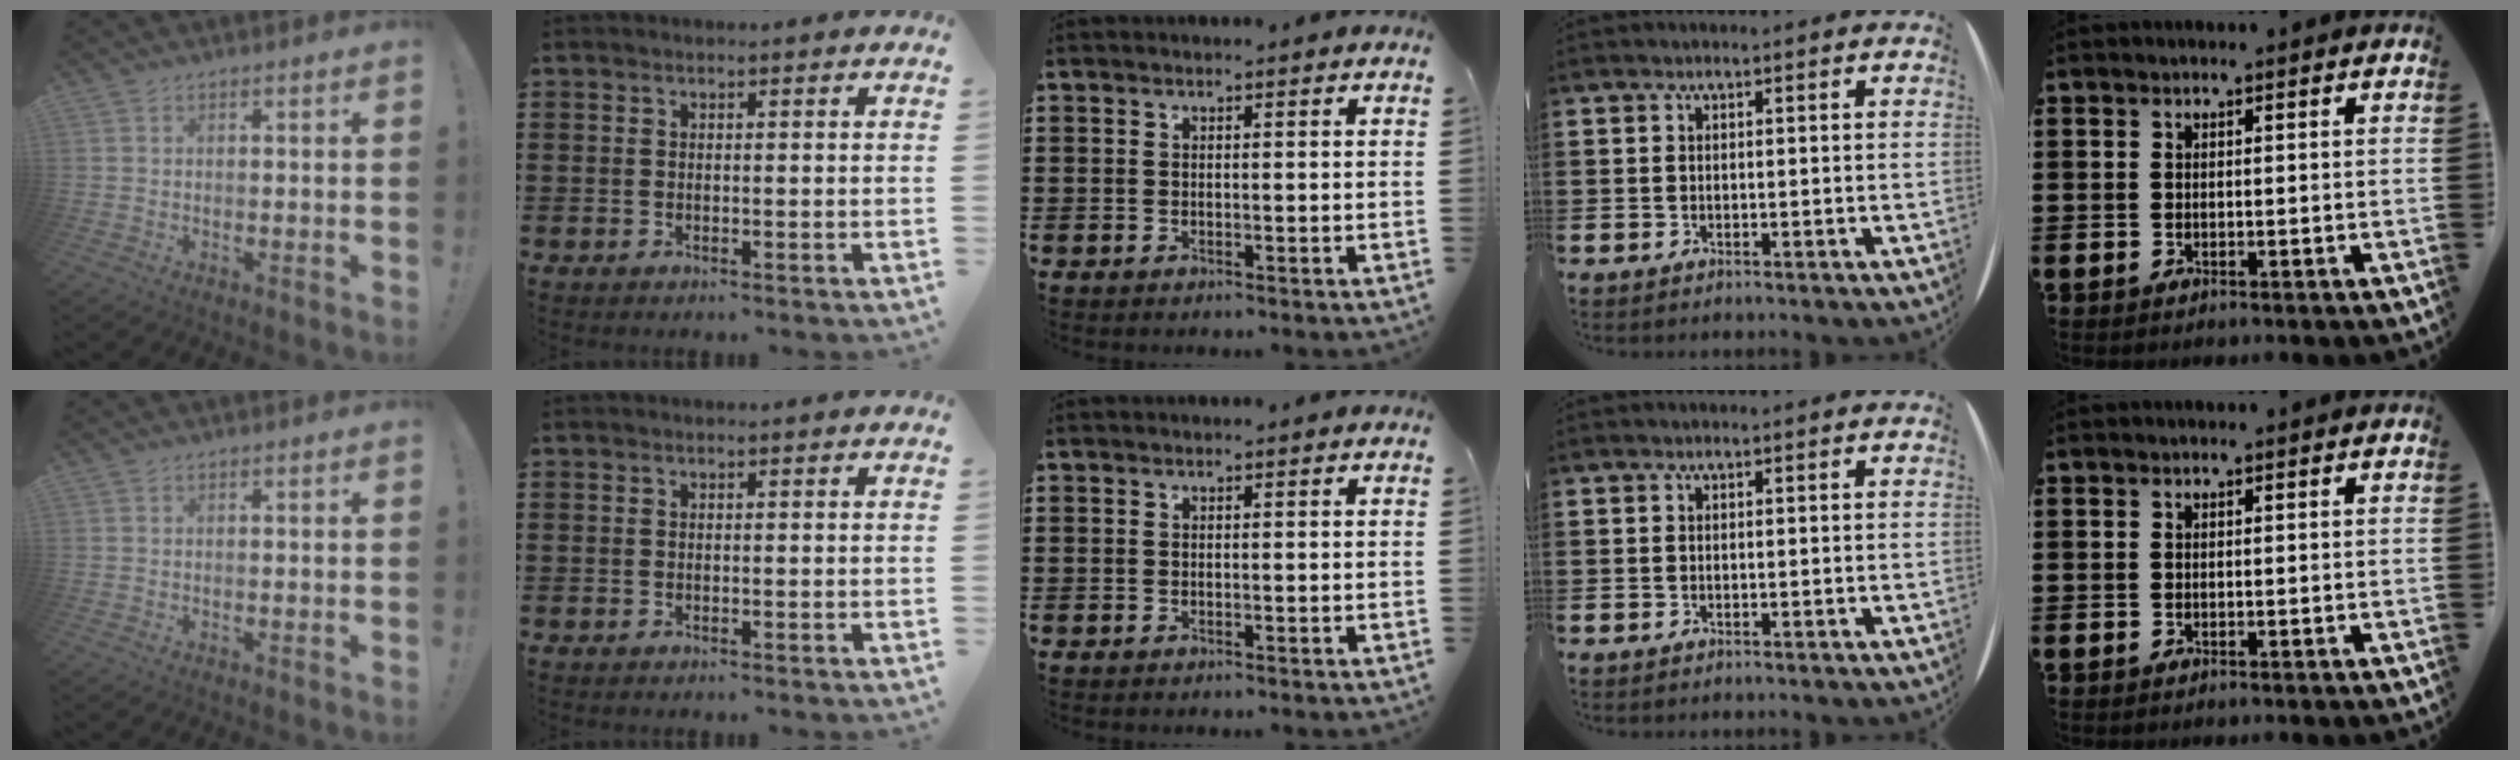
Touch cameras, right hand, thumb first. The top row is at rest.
{}